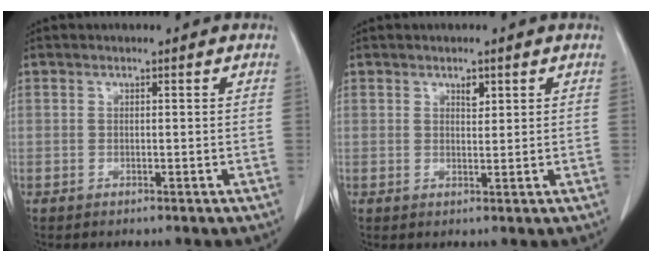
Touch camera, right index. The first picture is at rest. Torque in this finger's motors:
{"motor_torque": [0.01, 0.04, 0.01, 0.00]}